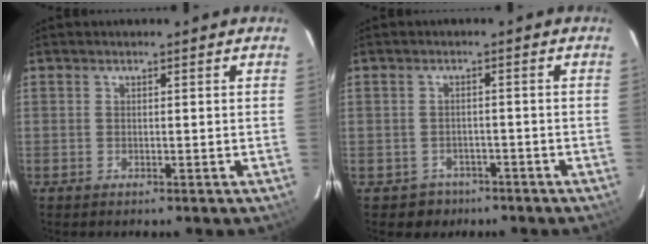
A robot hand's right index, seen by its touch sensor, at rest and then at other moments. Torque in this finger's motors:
{"motor_torque": [-0.14, 0.03, -0.13, -0.09]}